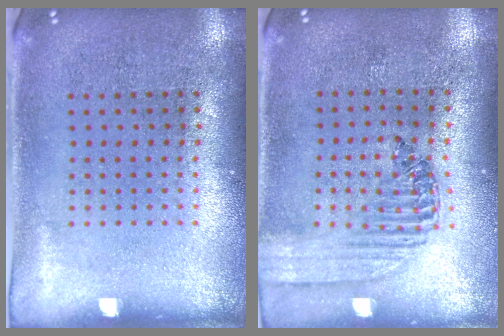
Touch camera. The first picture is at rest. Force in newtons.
{"total": 1.5, "press": 1.3, "slide": 0.7}